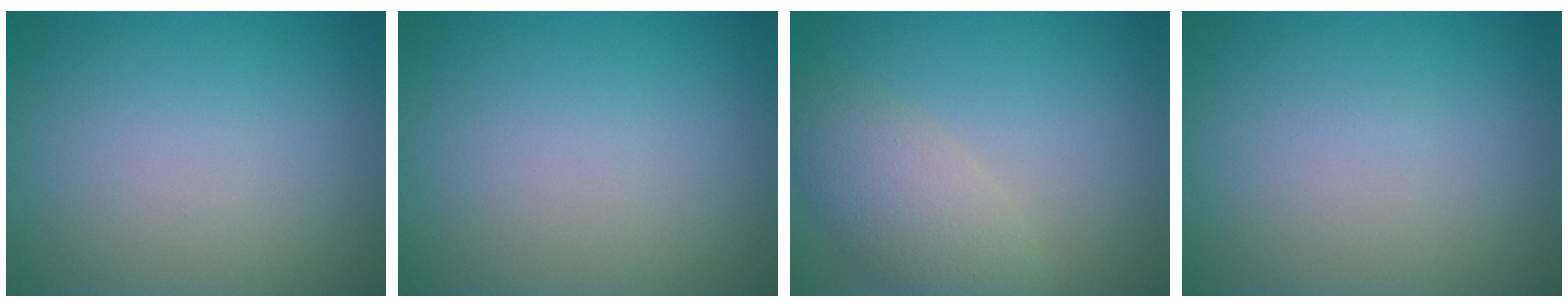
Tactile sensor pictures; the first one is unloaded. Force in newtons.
{"total": 0.0}
{"total": 4.2, "press": 4.2, "slide": 0.5}
{"total": 0.0}